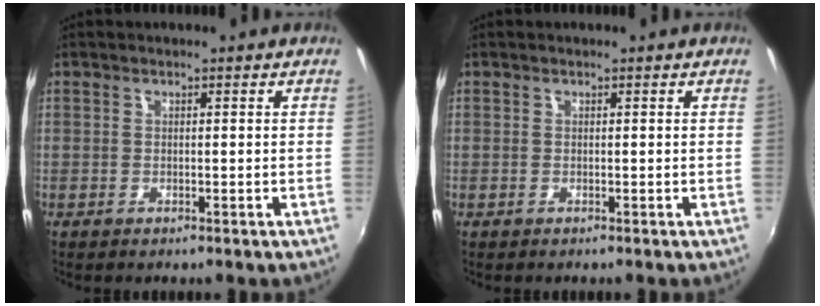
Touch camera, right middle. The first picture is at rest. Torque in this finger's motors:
{"motor_torque": [-0.10, 0.06, -0.02, 0.00]}